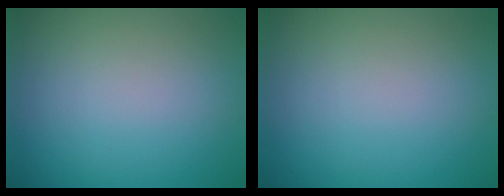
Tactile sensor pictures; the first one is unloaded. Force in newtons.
{"total": 0.0}